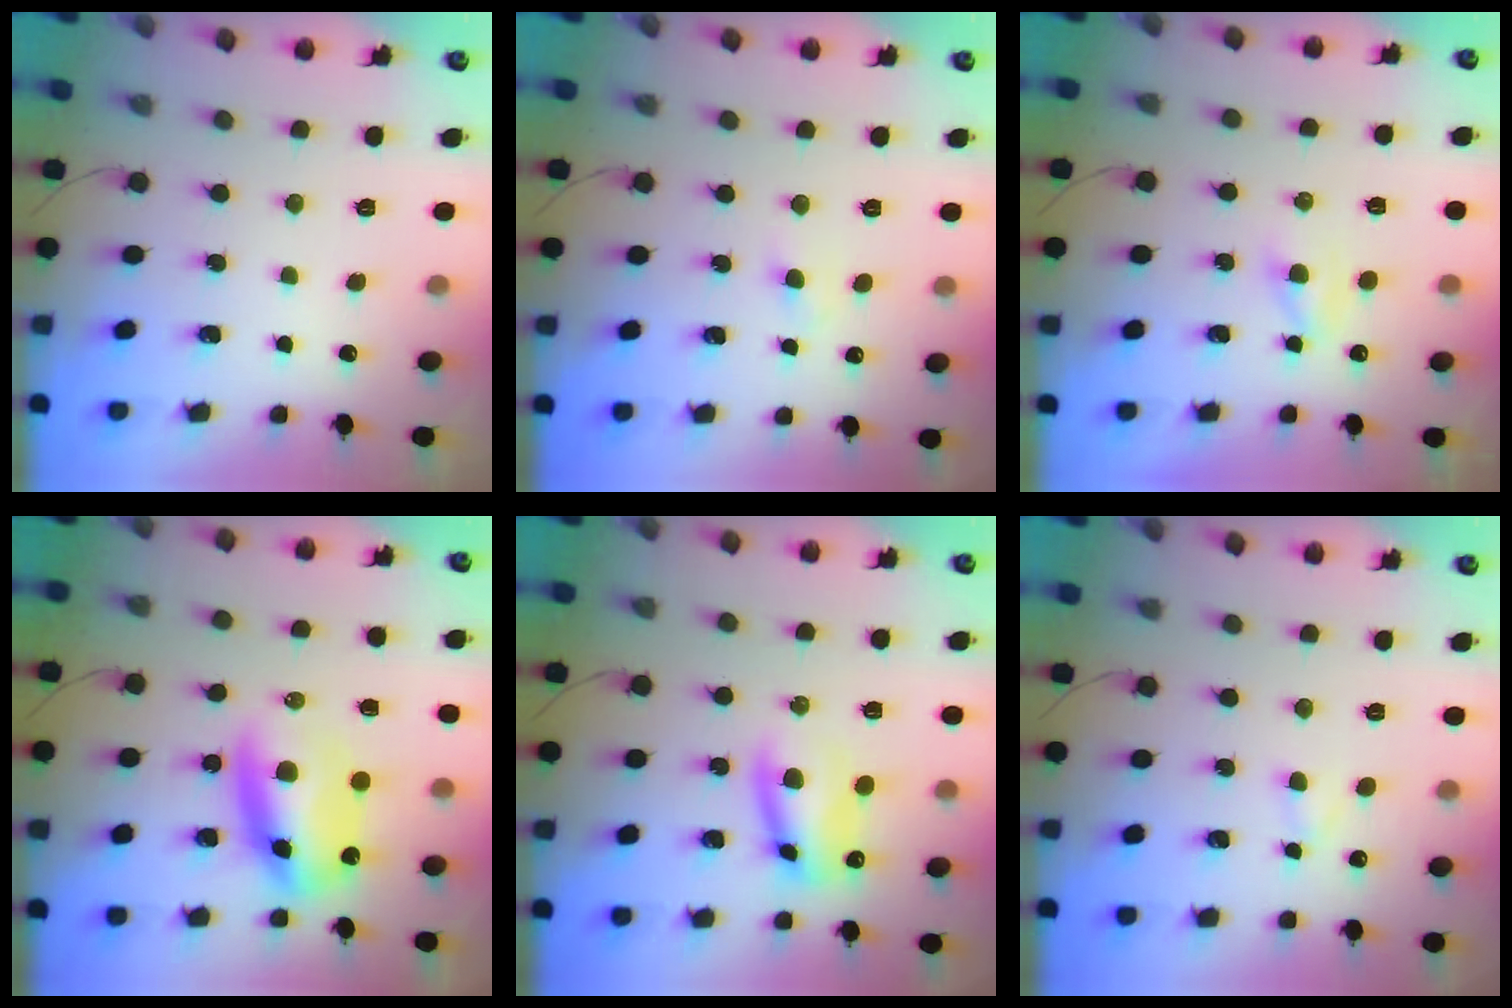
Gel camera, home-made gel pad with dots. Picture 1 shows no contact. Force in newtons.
{"total": 1.9, "press": 1.8, "slide": 0.8}
{"total": 1.9, "press": 1.6, "slide": 1.0}
{"total": 10.3, "press": 9.9, "slide": 2.9}
{"total": 10.8, "press": 10.6, "slide": 2.0}
{"total": 2.2, "press": 2.0, "slide": 0.9}